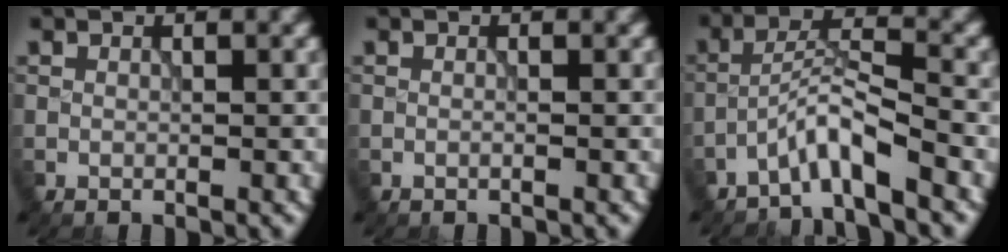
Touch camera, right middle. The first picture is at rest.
{"total": 0.0}
{"total": 3.8, "force": [-2.9, 0.2, 2.4], "torque": [-0.047, 0.017, -0.062]}